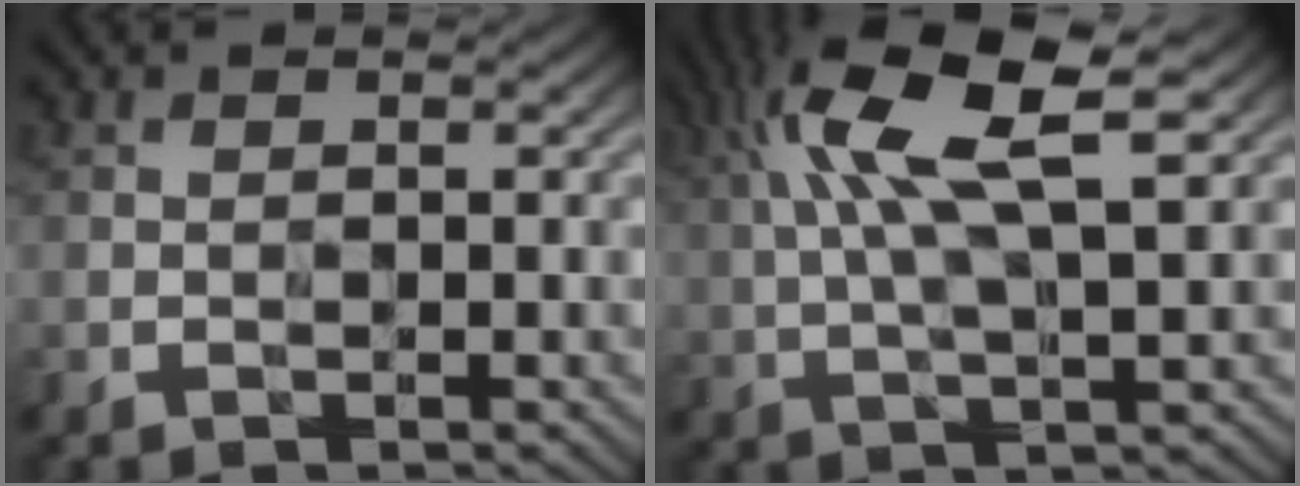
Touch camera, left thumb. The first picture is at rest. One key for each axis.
{"total": 10.2, "fx": 4.5, "fy": 2.7, "fz": 8.7, "tx": -0.179, "ty": 0.017, "tz": 0.085}